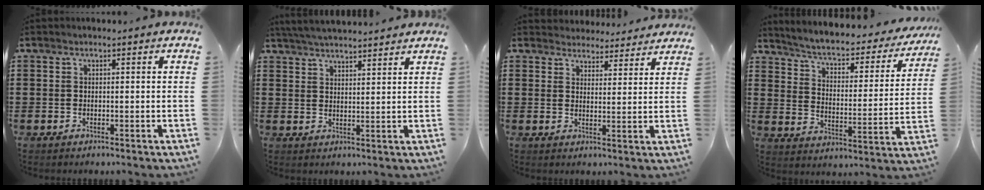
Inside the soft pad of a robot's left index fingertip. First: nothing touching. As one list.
[{"total": 4.0, "force": [3.9, -0.3, 0.7], "torque": [-0.024, -0.010, 0.071]}, {"total": 3.9, "force": [3.9, 0.7, 0.0], "torque": [-0.015, -0.015, 0.072]}, {"total": 3.6, "force": [2.9, 0.6, 2.1], "torque": [-0.056, -0.028, 0.038]}]